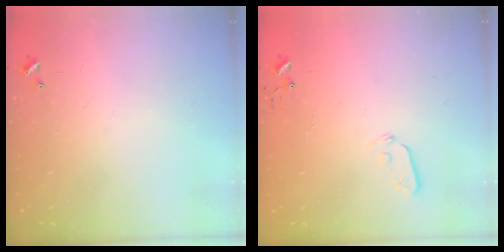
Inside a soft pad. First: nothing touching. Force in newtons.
{"total": 3.9, "press": 3.8, "slide": 0.9}